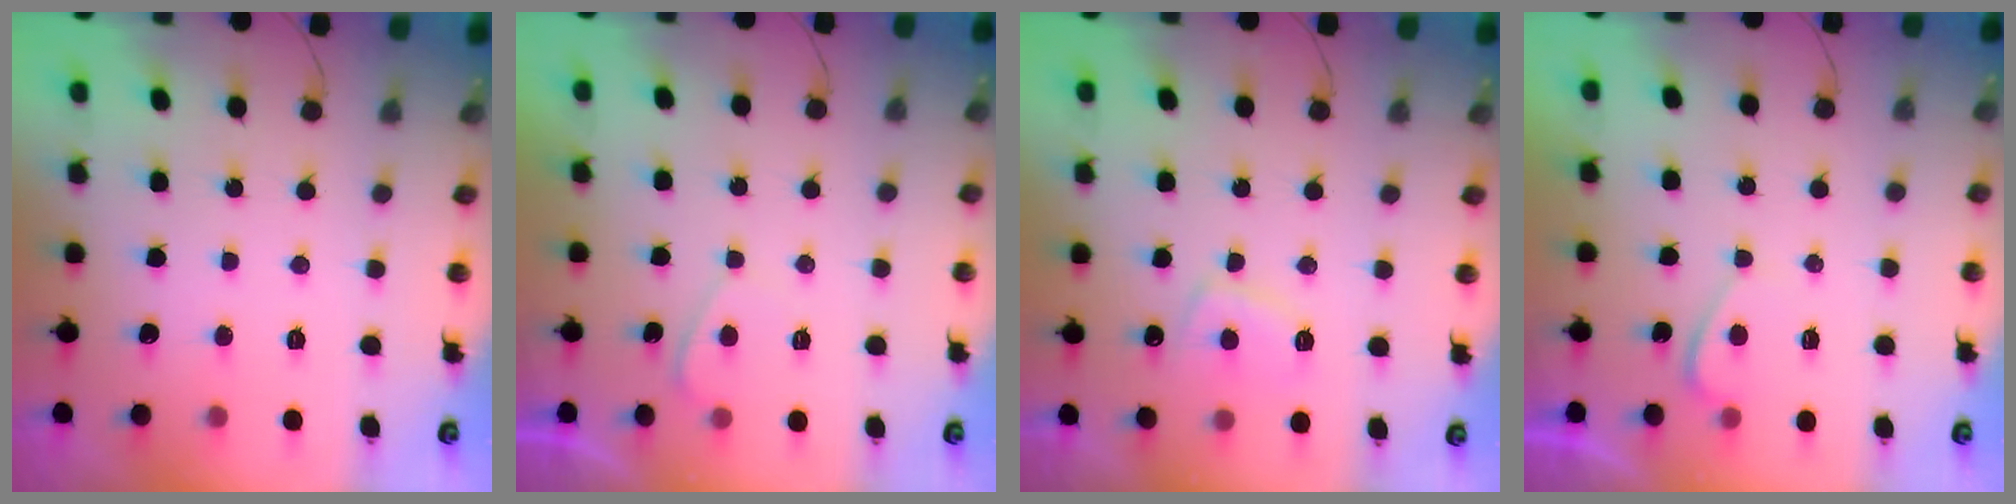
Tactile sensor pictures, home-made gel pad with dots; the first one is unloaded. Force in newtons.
{"total": 0.6, "press": 0.4, "slide": 0.5}
{"total": 5.7, "press": 5.6, "slide": 1.0}
{"total": 0.6, "press": 0.3, "slide": 0.5}